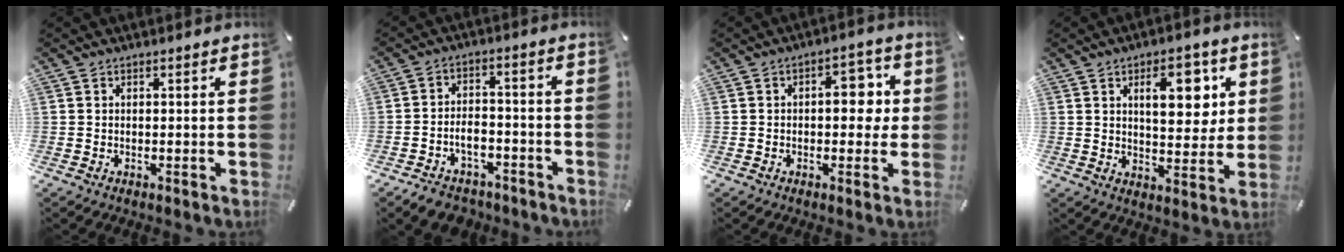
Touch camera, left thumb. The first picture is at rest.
{"total": 7.2, "force": [-4.6, 4.5, 3.3], "torque": [-0.059, 0.028, -0.083]}
{"total": 8.1, "force": [0.6, 4.8, 6.5], "torque": [-0.077, 0.001, 0.000]}
{"total": 12.3, "force": [4.7, 6.3, 9.5], "torque": [-0.122, -0.009, 0.073]}